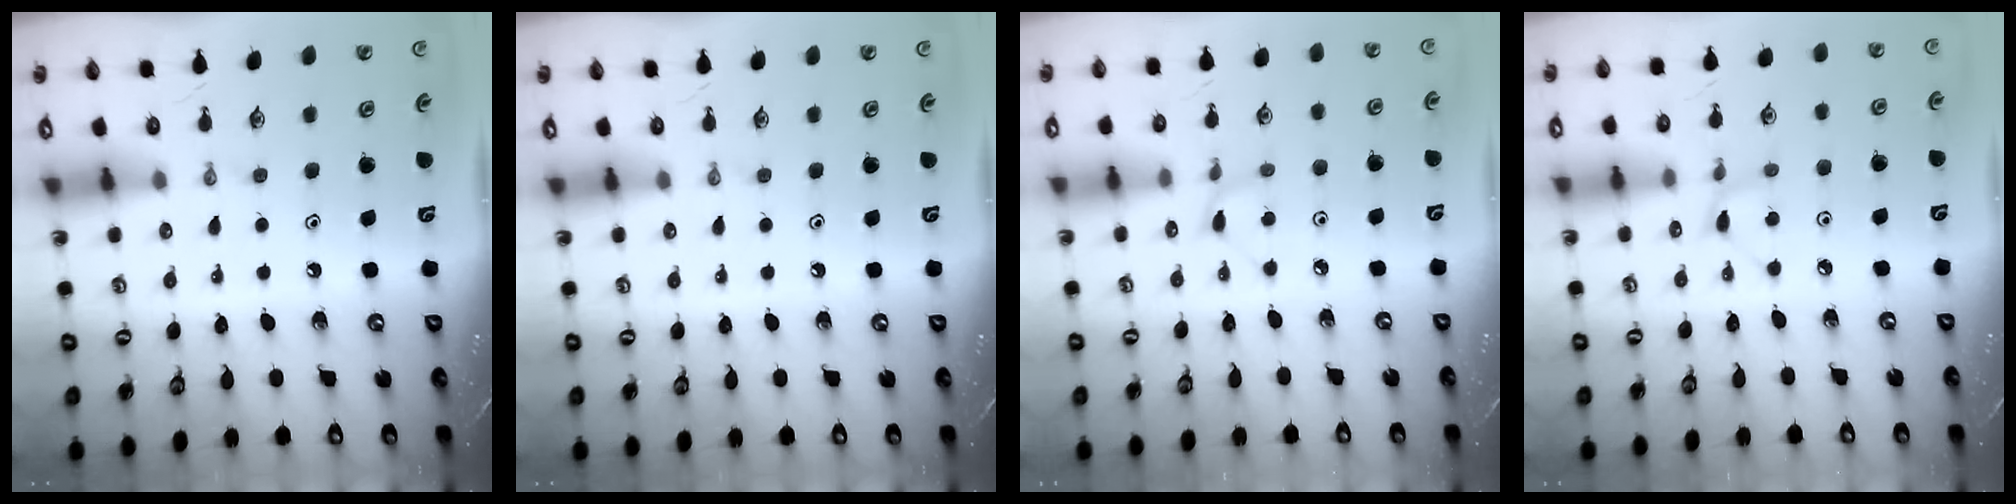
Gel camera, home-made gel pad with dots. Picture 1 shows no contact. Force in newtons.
{"total": 0.0}
{"total": 3.0, "press": 3.0, "slide": 0.5}
{"total": 3.5, "press": 3.4, "slide": 0.5}